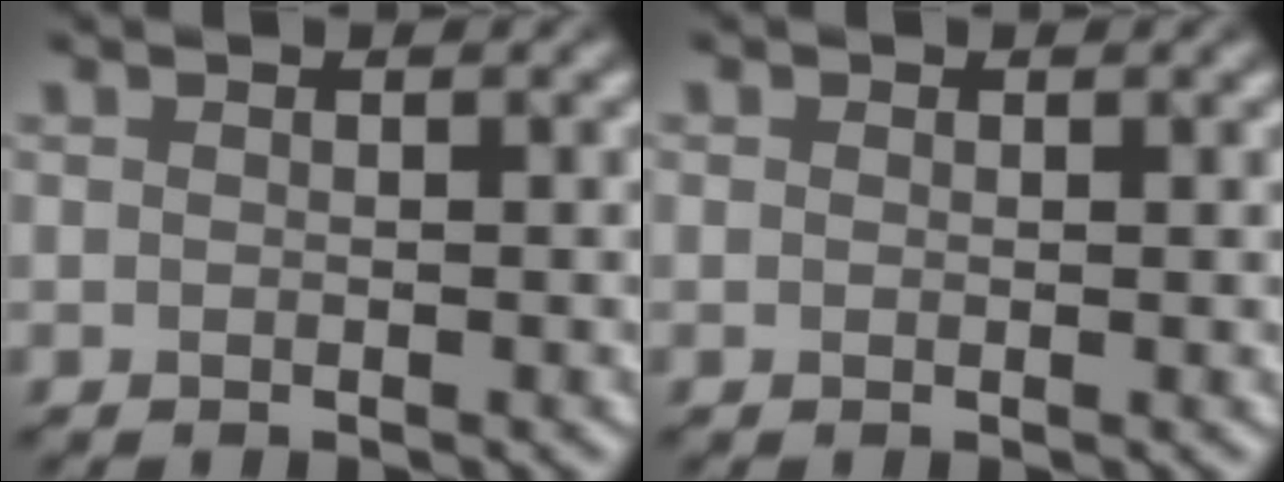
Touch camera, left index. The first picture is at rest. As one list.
[{"total": 0.0}]